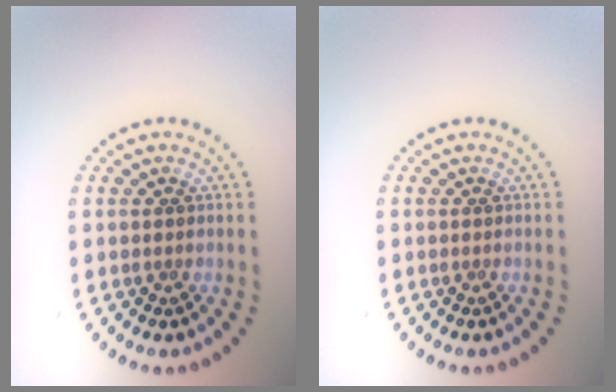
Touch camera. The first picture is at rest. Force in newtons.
{"total": 0.0}